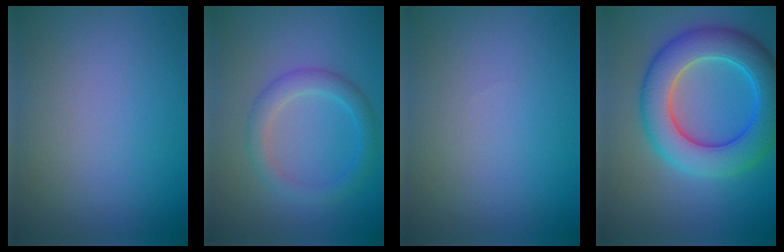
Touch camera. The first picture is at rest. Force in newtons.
{"total": 2.7, "press": 2.7, "slide": 0.1}
{"total": 0.0}
{"total": 8.6, "press": 8.6, "slide": 0.2}